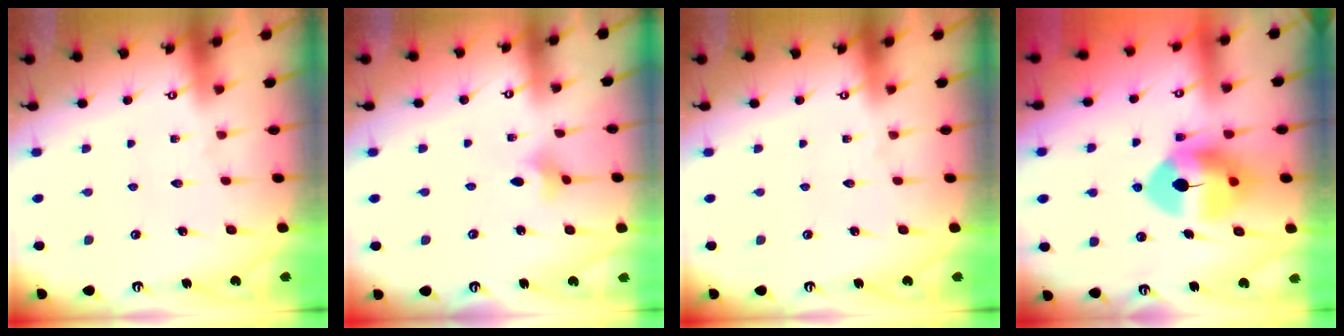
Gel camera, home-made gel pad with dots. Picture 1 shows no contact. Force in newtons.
{"total": 3.1, "press": 3.0, "slide": 0.7}
{"total": 0.0}
{"total": 11.8, "press": 11.6, "slide": 2.0}